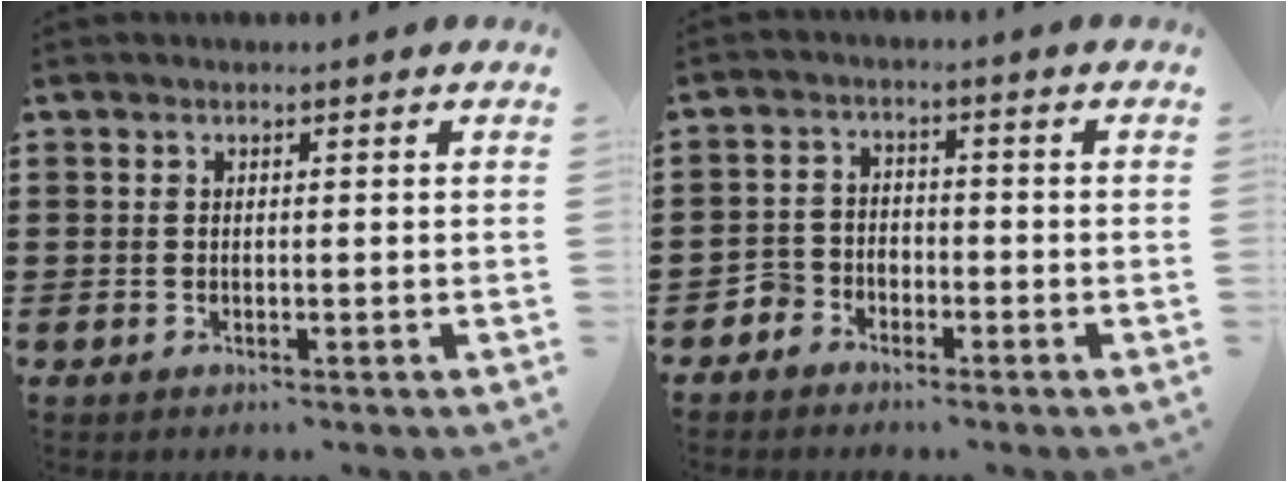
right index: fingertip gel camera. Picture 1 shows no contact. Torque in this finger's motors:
{"motor_torque": [-0.18, 0.64, 0.01, -0.01]}